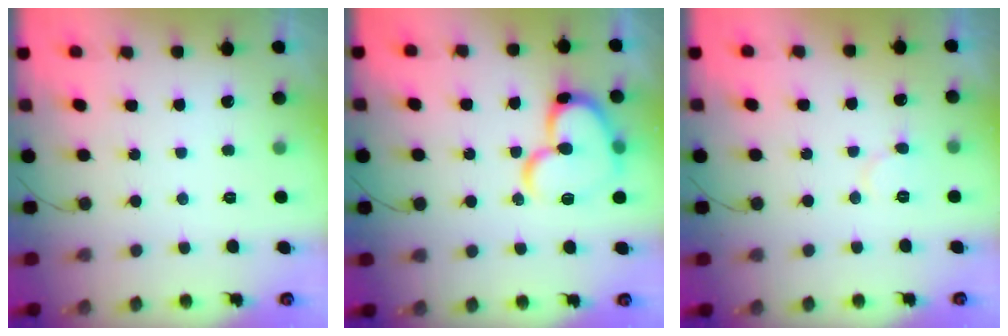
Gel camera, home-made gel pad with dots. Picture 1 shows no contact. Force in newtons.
{"total": 17.5, "press": 17.4, "slide": 2.1}
{"total": 6.0, "press": 6.0, "slide": 0.7}